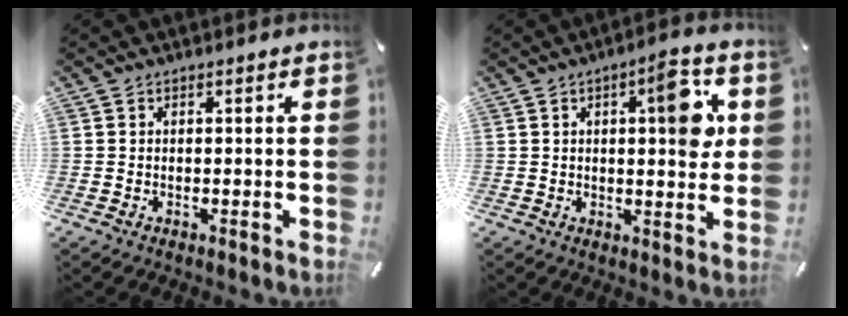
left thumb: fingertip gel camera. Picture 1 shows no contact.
{"total": 10.7, "force": [3.6, 3.5, 9.5], "torque": [-0.117, -0.015, 0.050]}